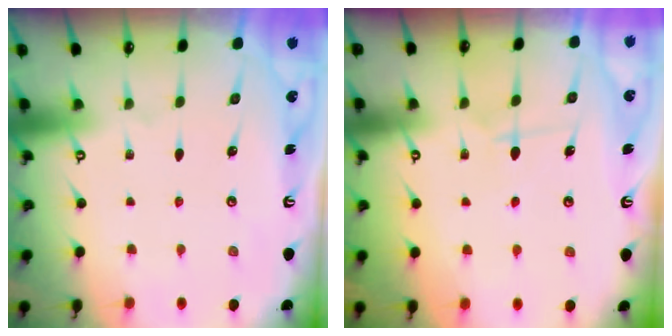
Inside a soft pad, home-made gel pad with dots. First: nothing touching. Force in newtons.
{"total": 5.2, "press": 5.1, "slide": 0.6}